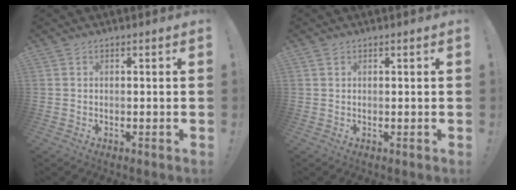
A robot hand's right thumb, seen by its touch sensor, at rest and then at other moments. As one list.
[{"total": 1.0, "force": [0.7, 0.6, 0.5], "torque": [-0.005, -0.001, 0.013]}]